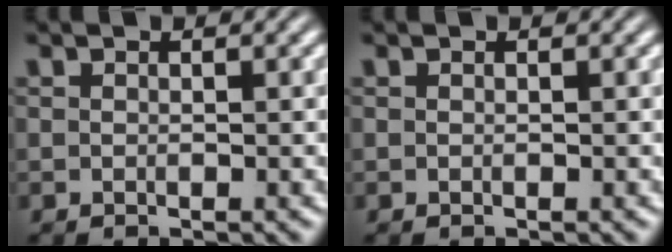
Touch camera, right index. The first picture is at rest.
{"total": 0.0}